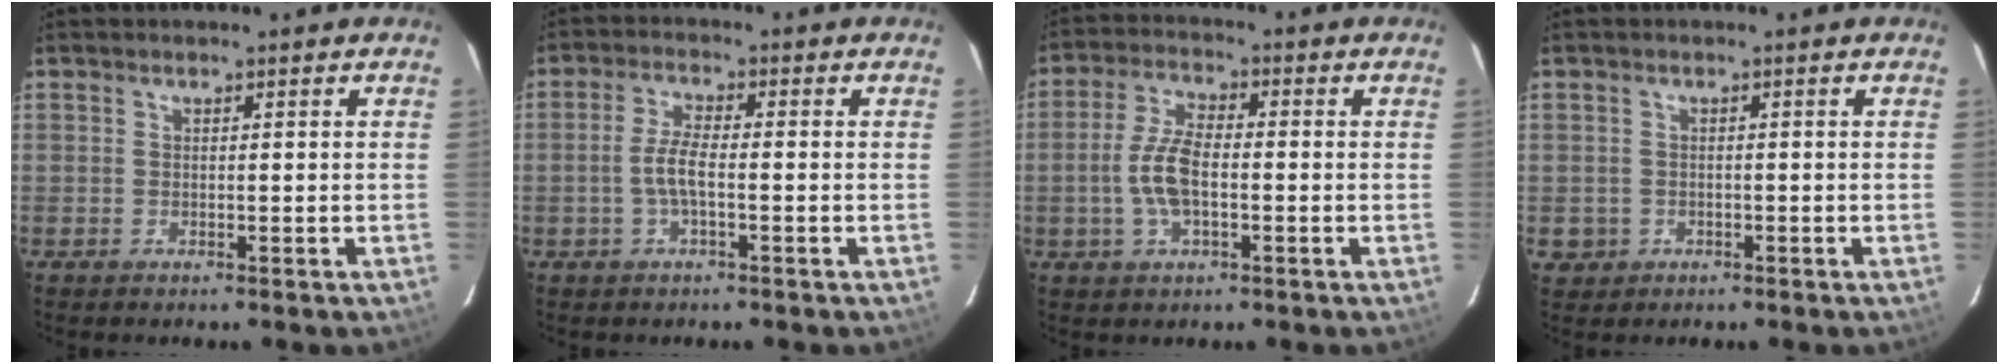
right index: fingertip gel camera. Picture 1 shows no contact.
{"total": 4.2, "force": [-1.2, 1.0, 4.0], "torque": [-0.084, 0.002, -0.022]}
{"total": 7.6, "force": [-1.5, 3.3, 6.7], "torque": [-0.142, 0.006, -0.027]}
{"total": 3.1, "force": [-0.7, 3.0, 0.6], "torque": [-0.018, 0.004, -0.002]}